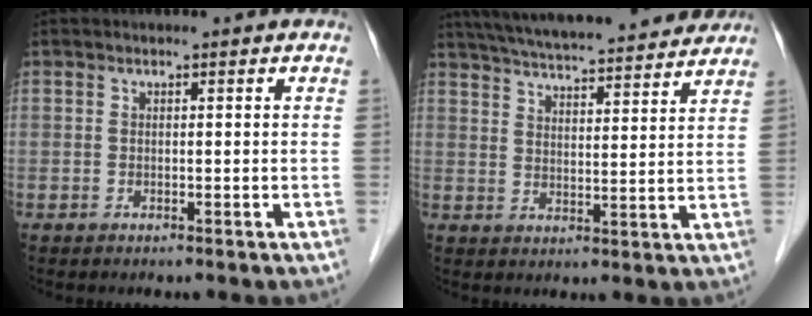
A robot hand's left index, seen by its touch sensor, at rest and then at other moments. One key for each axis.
{"total": 22.4, "fx": 20.3, "fy": 2.8, "fz": 9.2, "tx": -0.154, "ty": 0.024, "tz": 0.282}